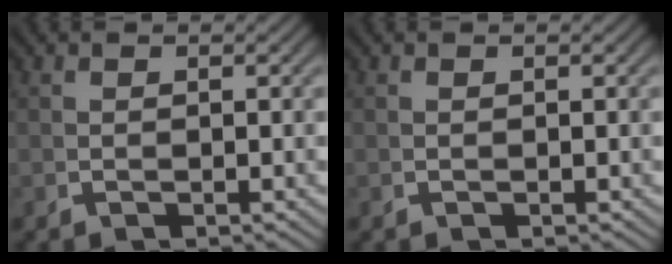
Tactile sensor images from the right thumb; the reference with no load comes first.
{"total": 0.0}